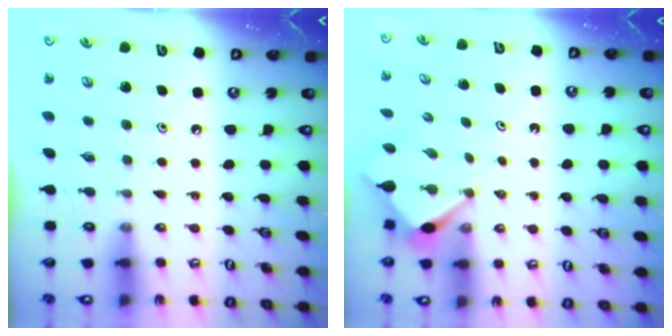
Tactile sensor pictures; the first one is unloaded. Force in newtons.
{"total": 3.4, "press": 3.3, "slide": 0.3}